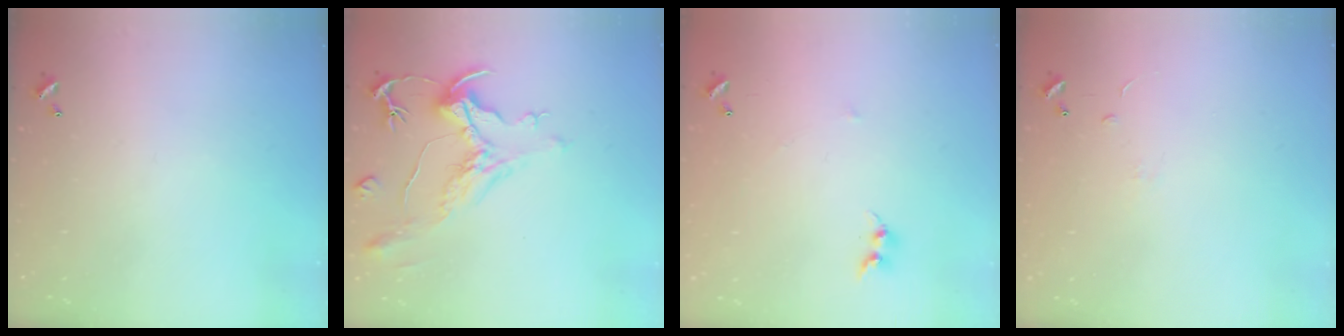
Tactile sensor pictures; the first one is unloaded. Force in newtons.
{"total": 1.9, "press": 1.4, "slide": 1.2}
{"total": 6.2, "press": 6.2, "slide": 0.7}
{"total": 6.5, "press": 6.5, "slide": 0.6}